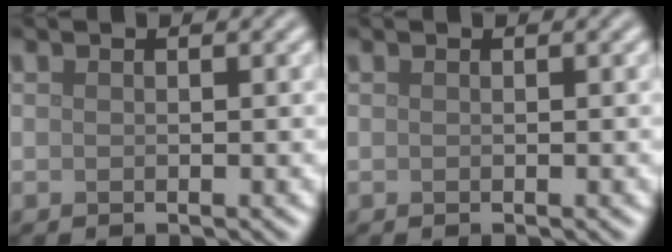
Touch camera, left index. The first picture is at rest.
{"total": 0.0}